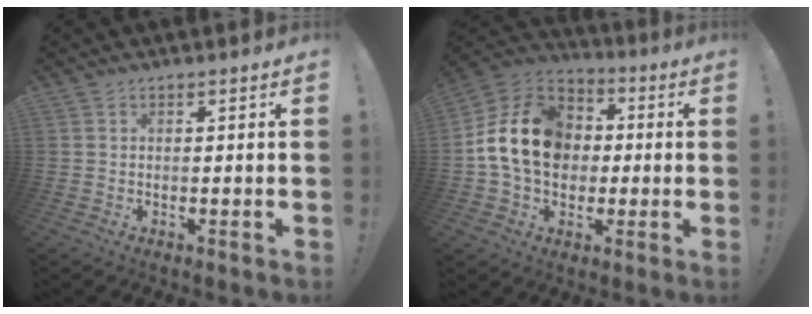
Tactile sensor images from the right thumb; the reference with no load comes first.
{"total": 18.6, "force": [1.5, 14.3, 11.7], "torque": [-0.200, 0.020, 0.038]}